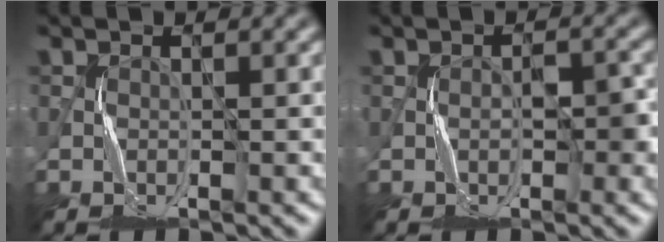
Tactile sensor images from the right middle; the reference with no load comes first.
{"total": 2.6, "force": [-0.4, 1.2, 2.2], "torque": [-0.030, 0.005, -0.008]}